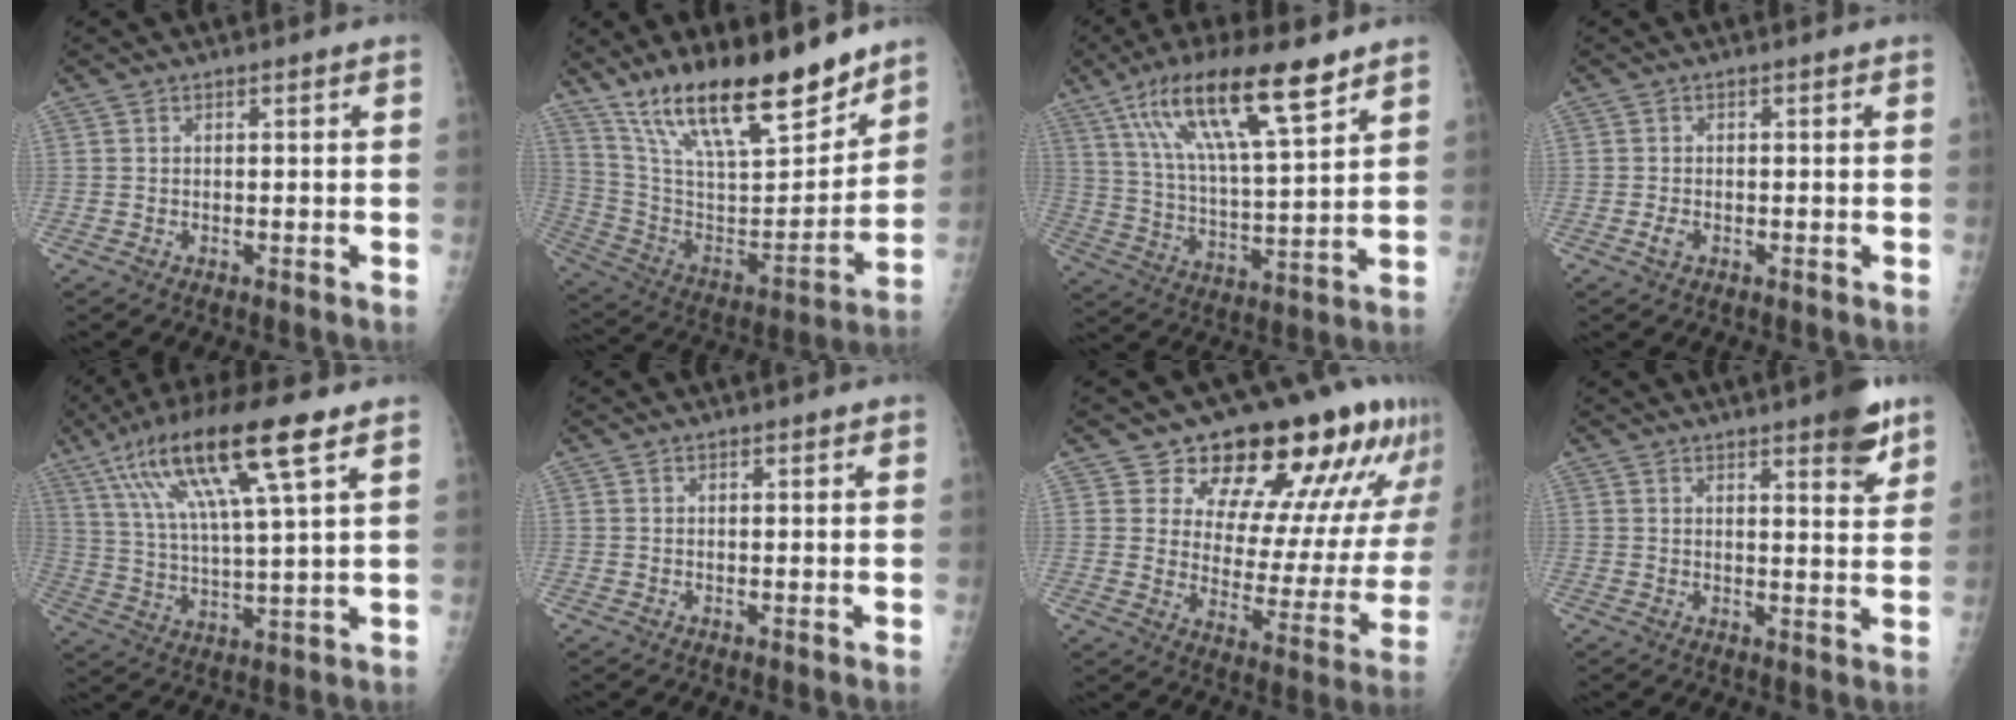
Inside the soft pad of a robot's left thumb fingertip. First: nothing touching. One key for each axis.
{"total": 24.5, "fx": 18.0, "fy": 7.0, "fz": 15.1, "tx": -0.223, "ty": -0.081, "tz": 0.318}
{"total": 19.0, "fx": 11.4, "fy": 4.3, "fz": 14.5, "tx": -0.248, "ty": -0.032, "tz": 0.210}
{"total": 1.5, "fx": -0.6, "fy": 0.9, "fz": 1.0, "tx": -0.022, "ty": 0.000, "tz": -0.014}
{"total": 18.3, "fx": 9.3, "fy": 3.1, "fz": 15.5, "tx": -0.297, "ty": -0.012, "tz": 0.168}
{"total": 0.6, "fx": 0.5, "fy": 0.3, "fz": 0.3, "tx": -0.003, "ty": -0.002, "tz": 0.005}
{"total": 21.7, "fx": 15.0, "fy": 10.1, "fz": 12.0, "tx": -0.109, "ty": -0.071, "tz": 0.200}
{"total": 7.4, "fx": 4.7, "fy": 1.9, "fz": 5.4, "tx": -0.055, "ty": -0.025, "tz": 0.058}